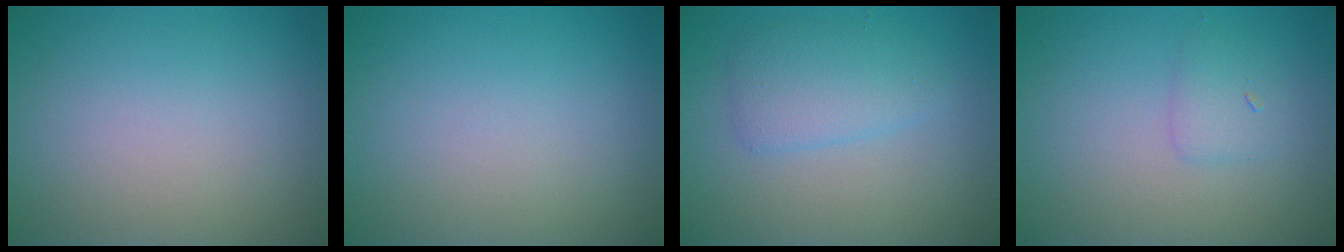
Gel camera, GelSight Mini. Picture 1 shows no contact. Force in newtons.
{"total": 0.0}
{"total": 2.8, "press": 2.8, "slide": 0.1}
{"total": 1.5, "press": 1.5, "slide": 0.2}